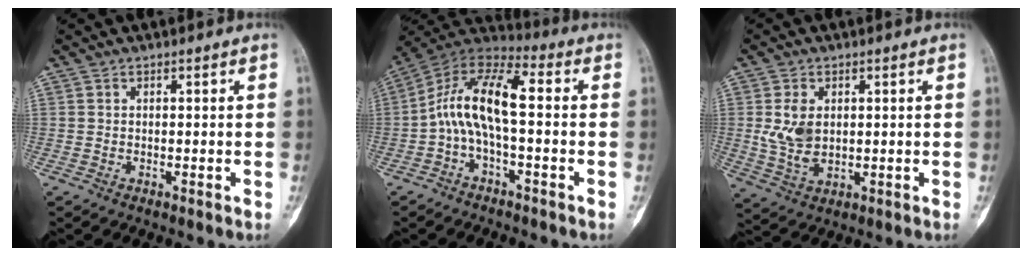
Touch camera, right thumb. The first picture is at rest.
{"total": 11.9, "force": [-1.3, 4.7, 10.8], "torque": [-0.207, 0.055, -0.037]}
{"total": 6.9, "force": [1.0, 4.4, 5.2], "torque": [-0.094, -0.007, 0.031]}